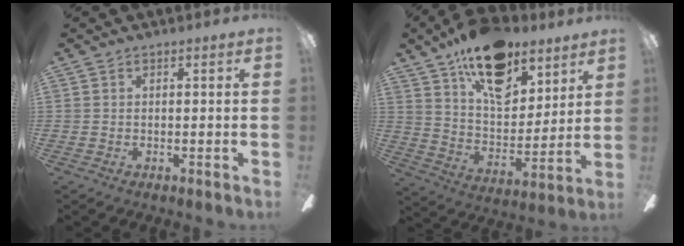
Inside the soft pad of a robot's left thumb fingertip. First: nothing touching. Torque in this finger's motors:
{"motor_torque": [2.28, 1.77, 1.64, -1.13, 0.50]}